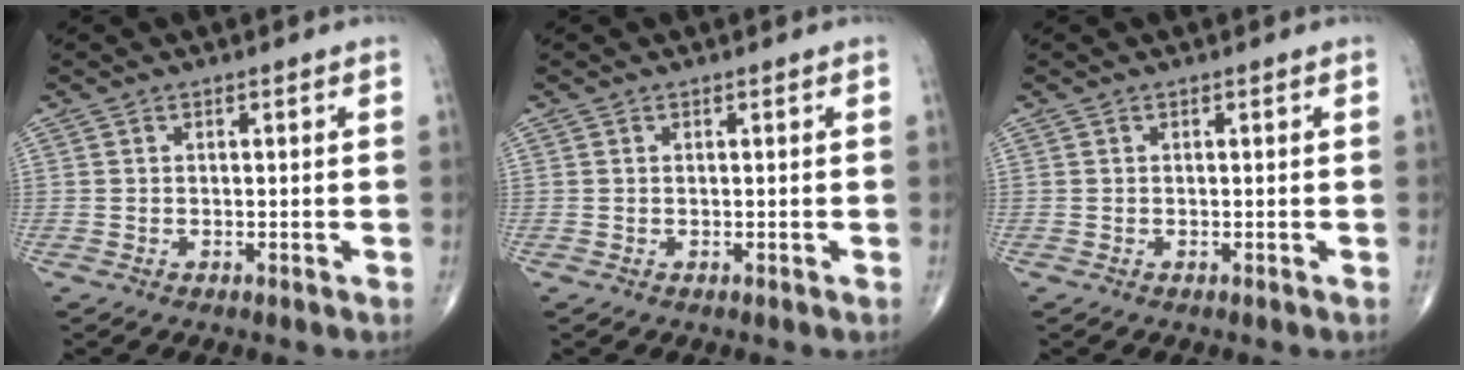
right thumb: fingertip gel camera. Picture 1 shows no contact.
{"total": 0.0}
{"total": 0.0}